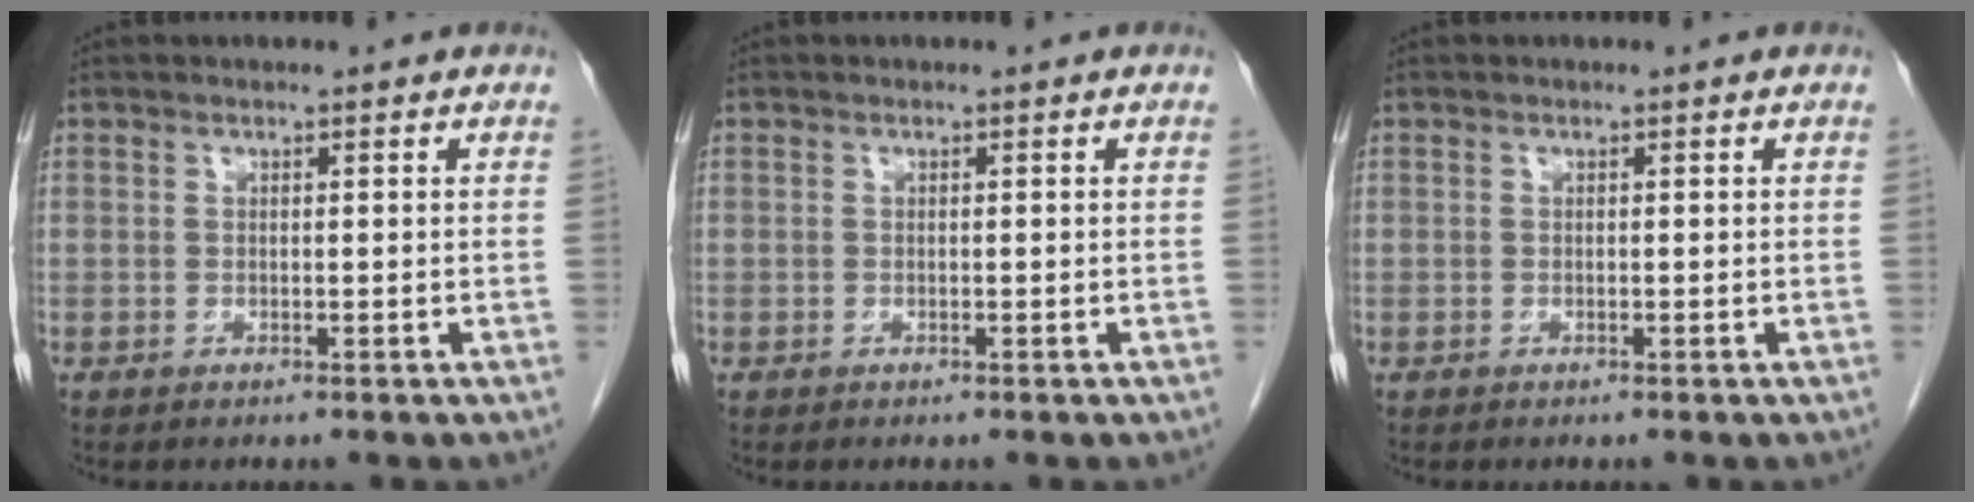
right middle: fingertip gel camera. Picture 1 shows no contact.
{"total": 0.0}
{"total": 0.0}